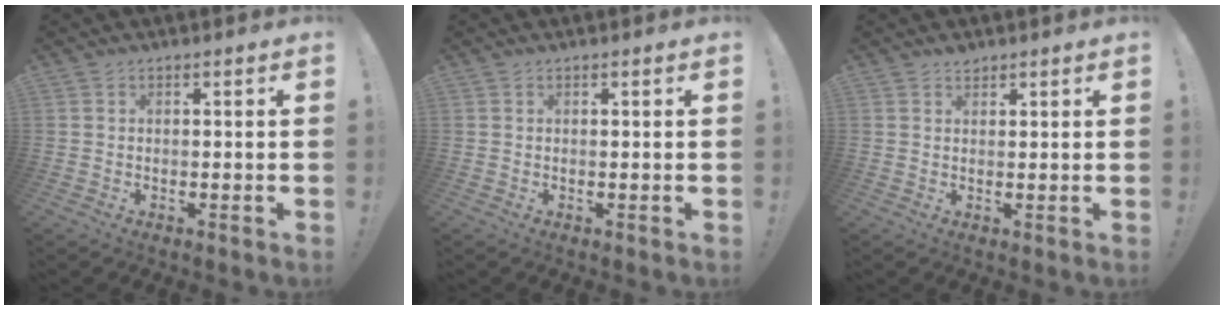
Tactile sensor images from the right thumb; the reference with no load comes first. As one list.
[{"total": 0.0}, {"total": 1.8, "force": [1.6, 0.7, 0.4], "torque": [0.002, -0.011, 0.029]}]